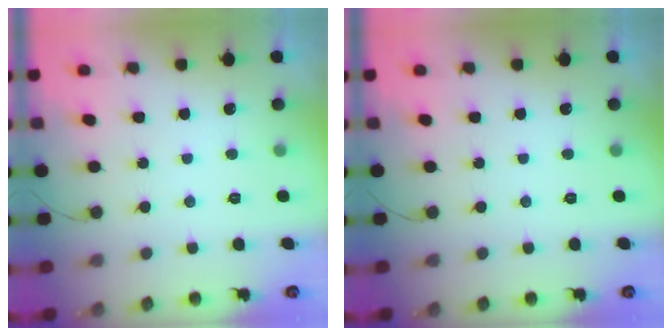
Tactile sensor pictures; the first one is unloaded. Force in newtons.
{"total": 0.0}